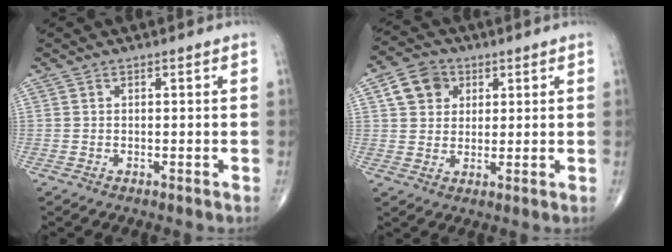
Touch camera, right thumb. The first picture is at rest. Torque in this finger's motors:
{"motor_torque": [0.22, 0.19, 0.80, 0.34, 0.03]}